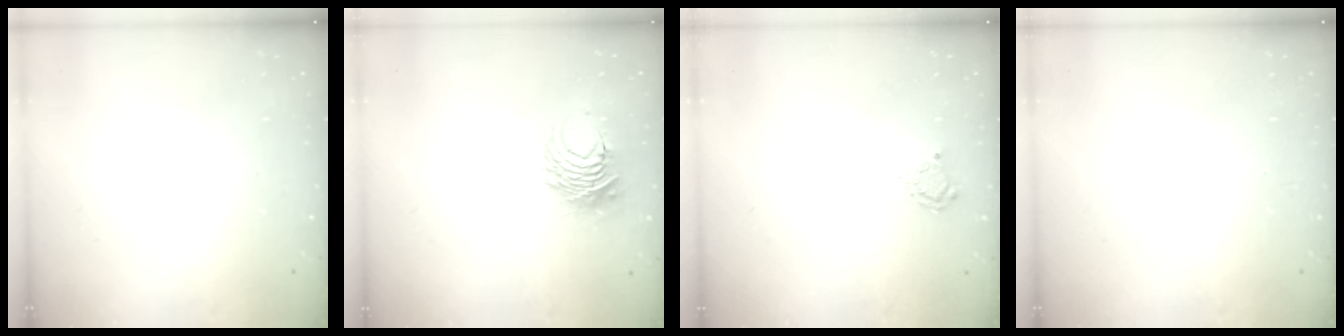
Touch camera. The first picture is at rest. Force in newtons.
{"total": 9.8, "press": 9.7, "slide": 0.9}
{"total": 4.7, "press": 4.6, "slide": 0.5}
{"total": 0.0}